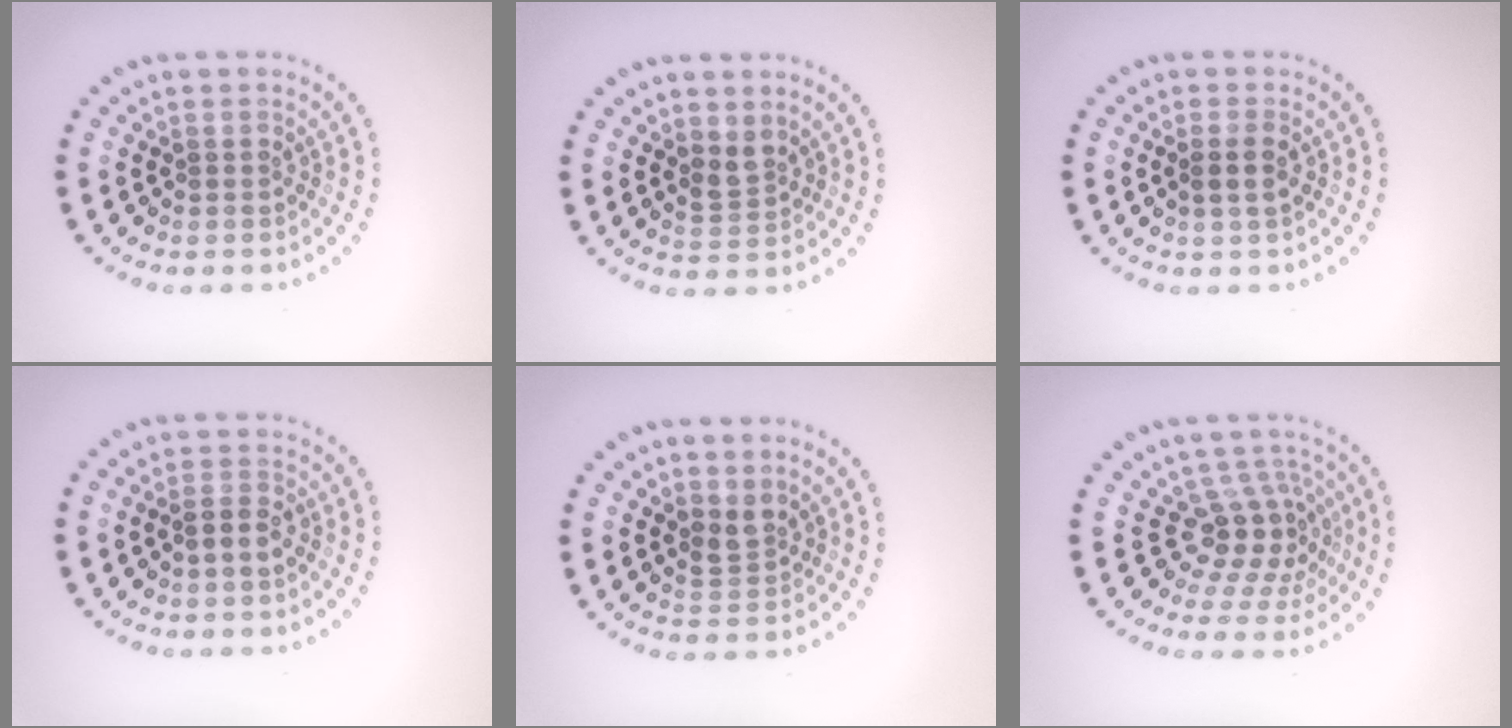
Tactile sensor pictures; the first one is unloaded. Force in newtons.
{"total": 1.7, "press": 1.3, "slide": 1.1}
{"total": 1.5, "press": 1.2, "slide": 0.8}
{"total": 1.7, "press": 1.7, "slide": 0.3}
{"total": 1.7, "press": 1.4, "slide": 1.1}
{"total": 4.0, "press": 2.9, "slide": 2.8}